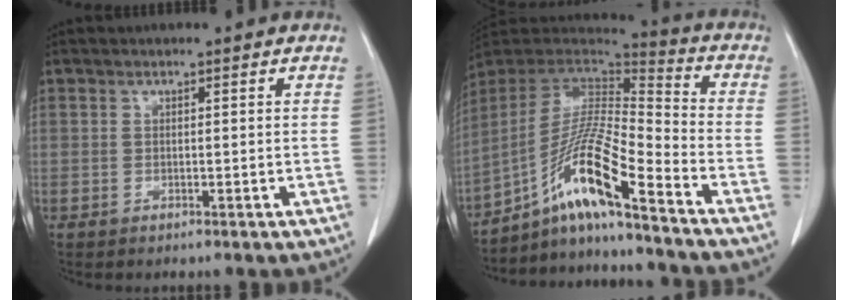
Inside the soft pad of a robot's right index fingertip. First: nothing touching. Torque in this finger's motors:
{"motor_torque": [1.47, -0.67, 0.34, 0.20]}